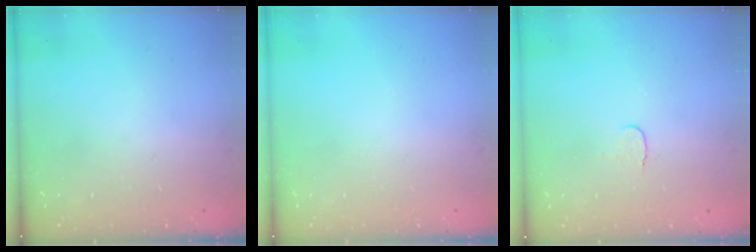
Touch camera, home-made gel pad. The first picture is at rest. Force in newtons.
{"total": 0.0}
{"total": 3.6, "press": 3.6, "slide": 0.4}